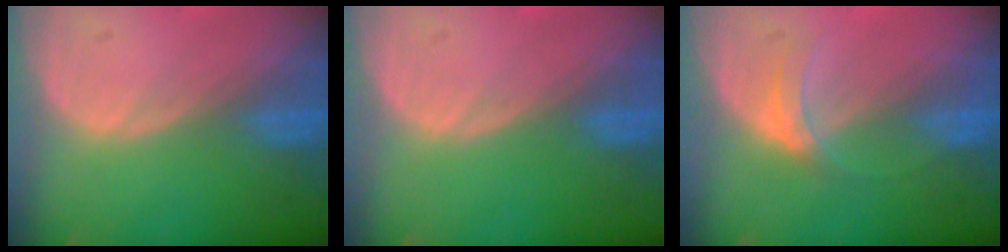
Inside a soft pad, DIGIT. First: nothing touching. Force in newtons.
{"total": 0.0}
{"total": 3.2, "press": 2.8, "slide": 1.6}